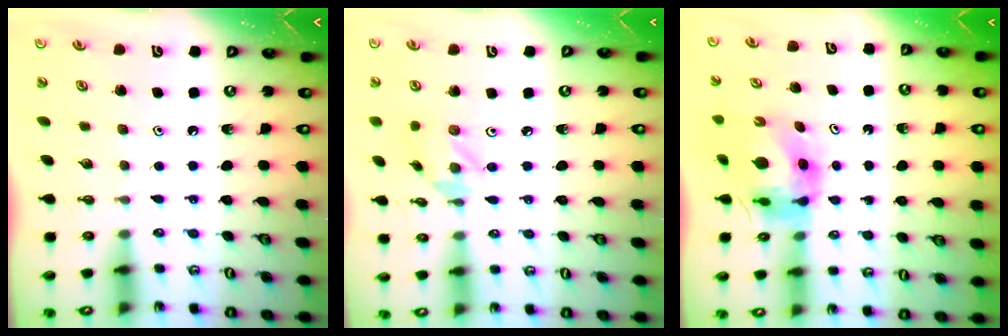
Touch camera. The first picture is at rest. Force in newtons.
{"total": 3.2, "press": 3.2, "slide": 0.1}
{"total": 5.7, "press": 5.7, "slide": 0.6}